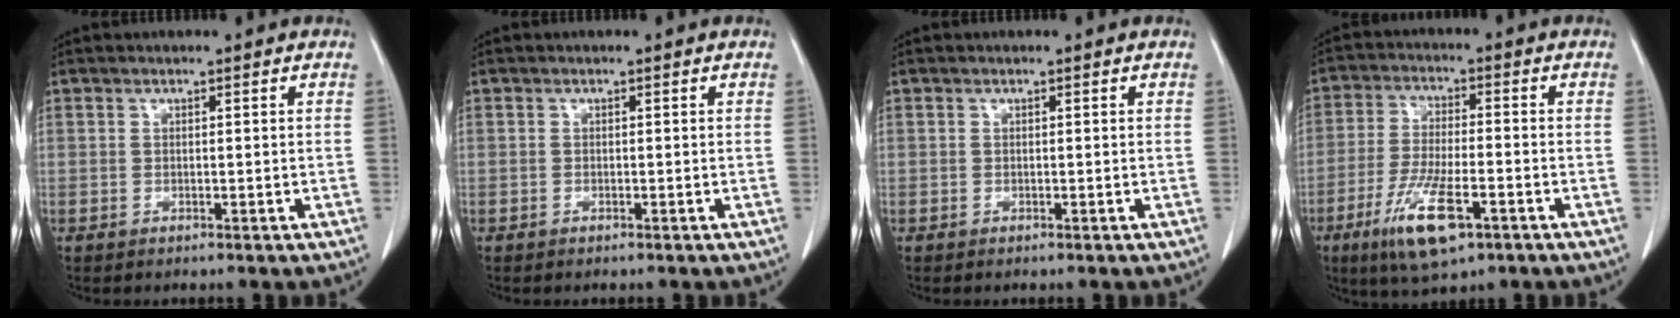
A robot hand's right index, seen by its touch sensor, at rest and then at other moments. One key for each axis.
{"total": 0.0}
{"total": 0.0}
{"total": 10.9, "fx": -5.5, "fy": 2.6, "fz": 9.0, "tx": -0.179, "ty": -0.020, "tz": -0.094}